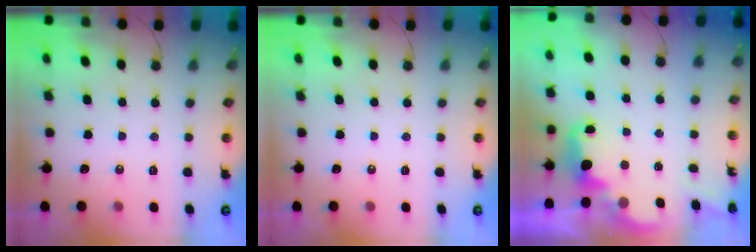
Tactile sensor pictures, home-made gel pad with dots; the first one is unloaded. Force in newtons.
{"total": 0.0}
{"total": 2.7, "press": 2.6, "slide": 0.7}